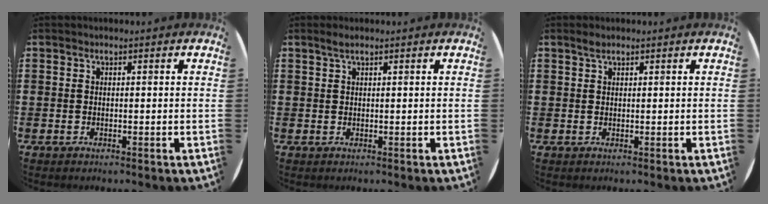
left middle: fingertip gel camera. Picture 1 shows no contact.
{"total": 1.1, "force": [0.7, 0.1, 0.8], "torque": [-0.015, 0.003, 0.013]}
{"total": 1.0, "force": [0.8, 0.4, 0.5], "torque": [-0.011, 0.004, 0.015]}